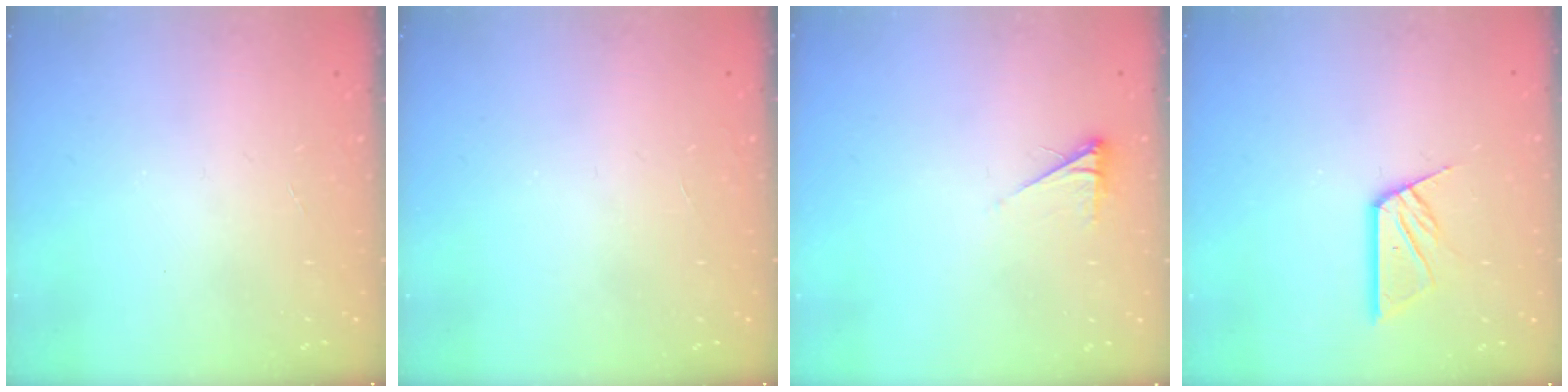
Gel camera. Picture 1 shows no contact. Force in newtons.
{"total": 0.0}
{"total": 2.6, "press": 2.6, "slide": 0.4}
{"total": 11.2, "press": 11.1, "slide": 1.0}